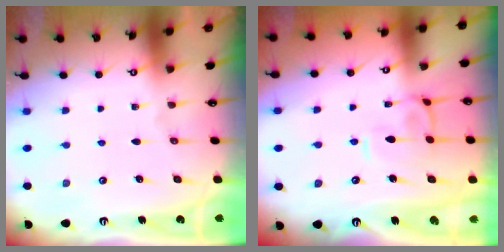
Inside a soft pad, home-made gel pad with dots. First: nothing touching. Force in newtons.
{"total": 1.1, "press": 0.9, "slide": 0.7}